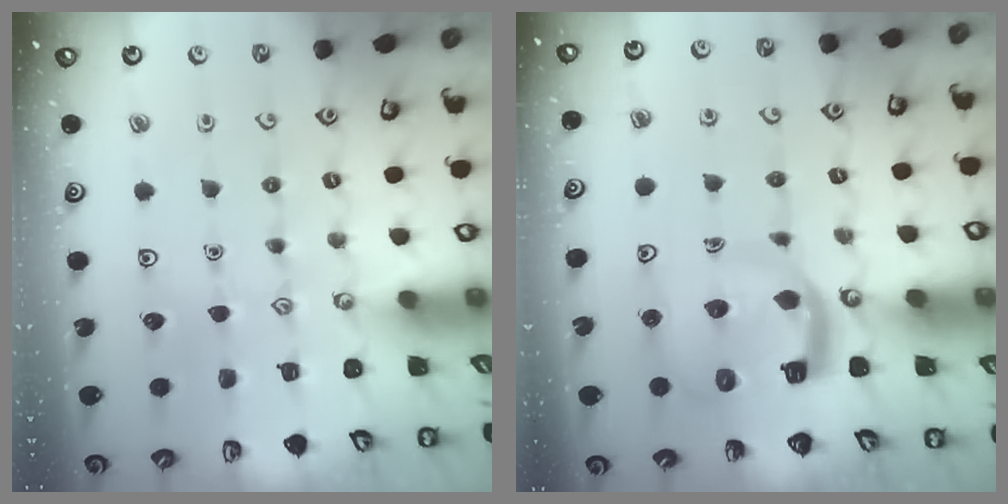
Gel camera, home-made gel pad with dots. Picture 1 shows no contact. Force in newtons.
{"total": 9.5, "press": 9.4, "slide": 1.3}